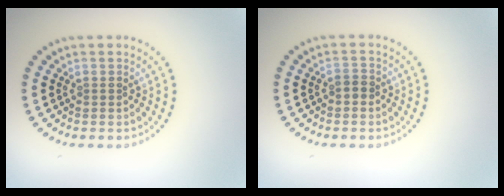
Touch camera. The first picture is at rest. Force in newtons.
{"total": 0.8, "press": 0.8, "slide": 0.3}